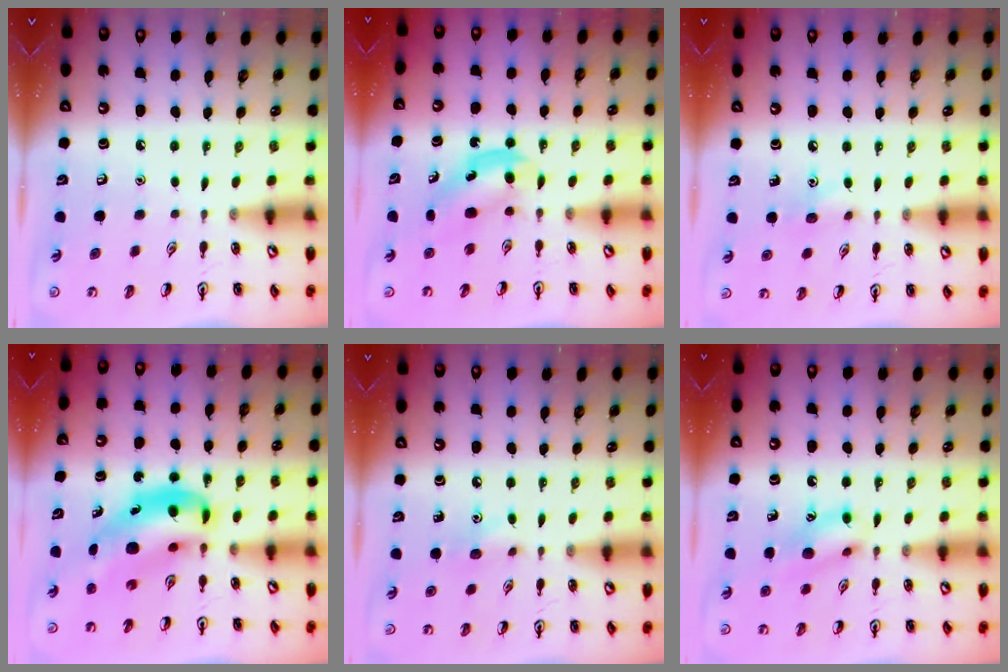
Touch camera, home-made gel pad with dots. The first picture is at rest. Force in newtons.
{"total": 5.0, "press": 4.9, "slide": 0.7}
{"total": 5.9, "press": 5.6, "slide": 1.9}
{"total": 10.0, "press": 9.6, "slide": 2.9}
{"total": 5.9, "press": 5.6, "slide": 1.9}
{"total": 11.1, "press": 11.0, "slide": 1.2}